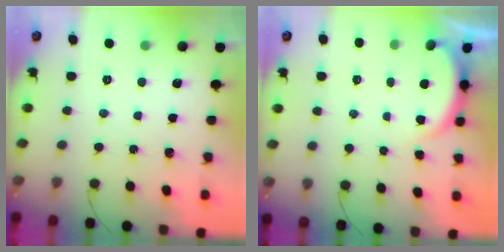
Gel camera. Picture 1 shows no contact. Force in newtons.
{"total": 2.8, "press": 2.7, "slide": 0.6}